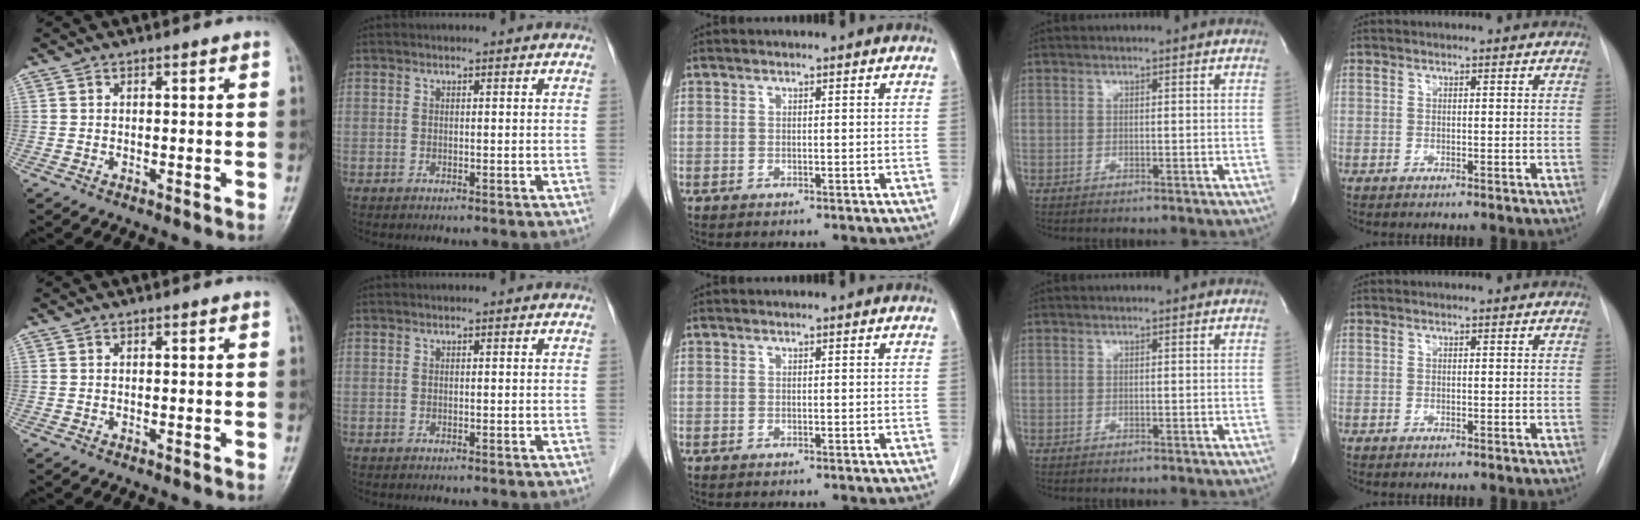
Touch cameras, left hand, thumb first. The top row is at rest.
{}